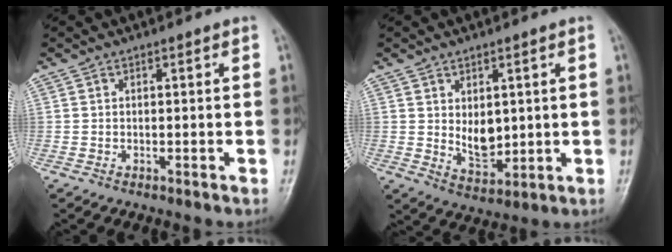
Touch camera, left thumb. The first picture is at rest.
{"total": 6.2, "force": [1.2, 4.0, 4.6], "torque": [-0.056, -0.021, 0.036]}